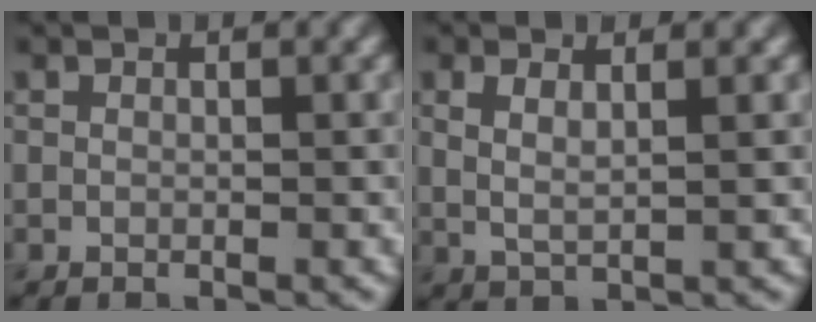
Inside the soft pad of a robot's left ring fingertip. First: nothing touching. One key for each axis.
{"total": 2.4, "fx": 1.1, "fy": 0.8, "fz": 2.0, "tx": -0.028, "ty": 0.000, "tz": 0.019}